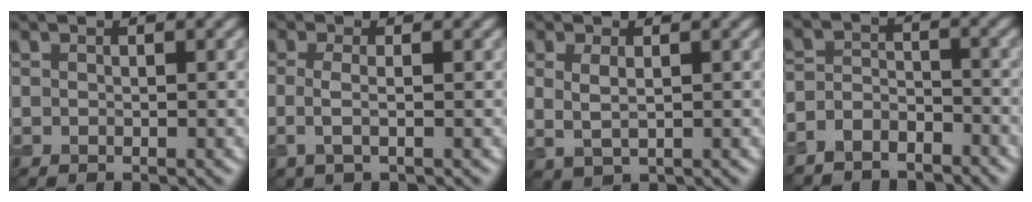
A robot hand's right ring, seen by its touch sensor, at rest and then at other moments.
{"total": 1.6, "force": [0.1, 0.3, 1.5], "torque": [-0.031, -0.004, -0.004]}
{"total": 1.6, "force": [0.8, 0.4, 1.3], "torque": [-0.030, -0.003, 0.019]}
{"total": 4.4, "force": [-4.0, 1.7, 0.6], "torque": [-0.011, -0.006, -0.075]}